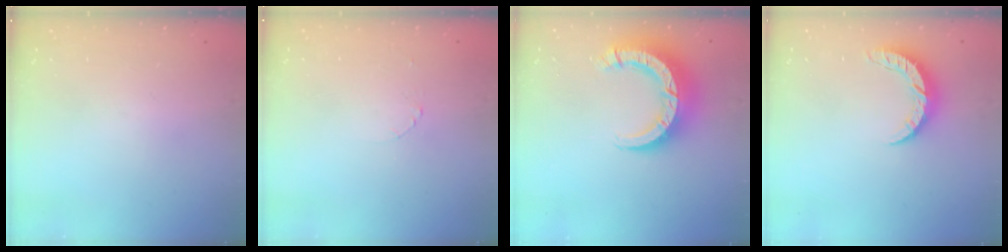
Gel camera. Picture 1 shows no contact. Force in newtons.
{"total": 1.3, "press": 1.3, "slide": 0.1}
{"total": 12.5, "press": 12.4, "slide": 1.3}
{"total": 8.7, "press": 8.6, "slide": 0.9}